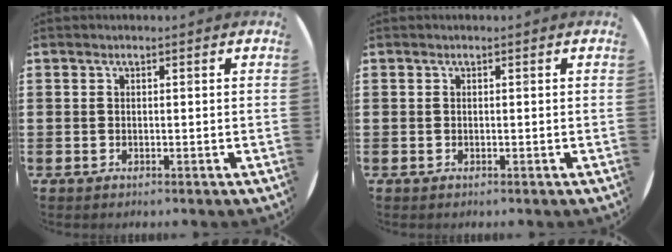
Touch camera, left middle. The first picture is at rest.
{"total": 0.0}